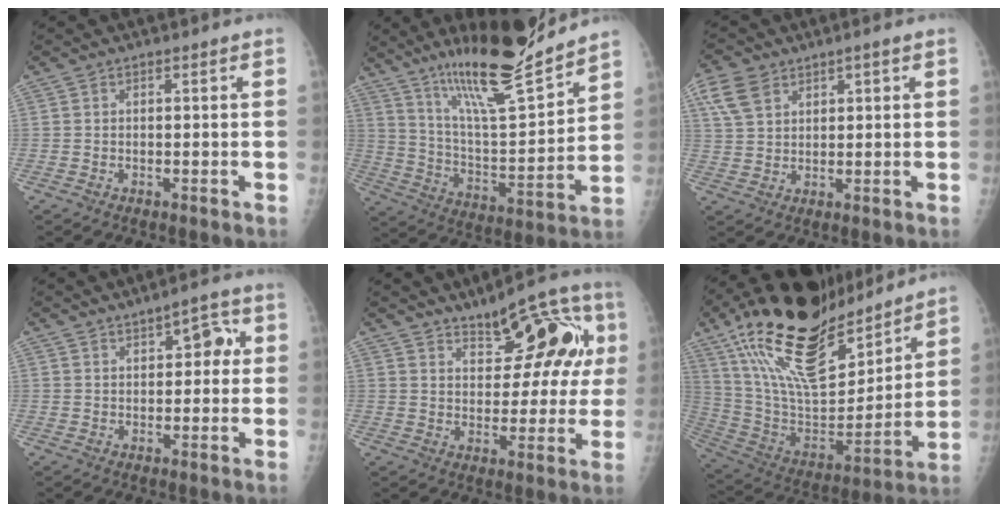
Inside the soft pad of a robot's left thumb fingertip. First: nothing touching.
{"total": 19.6, "force": [15.7, 2.5, 11.5], "torque": [-0.160, -0.095, 0.276]}
{"total": 6.8, "force": [3.6, 4.7, 3.5], "torque": [-0.060, -0.002, 0.075]}
{"total": 5.0, "force": [1.8, 3.1, 3.6], "torque": [-0.015, 0.001, 0.018]}
{"total": 13.8, "force": [5.5, 6.8, 10.7], "torque": [-0.102, 0.008, 0.077]}
{"total": 30.8, "force": [19.9, 12.0, 20.2], "torque": [-0.322, -0.058, 0.346]}